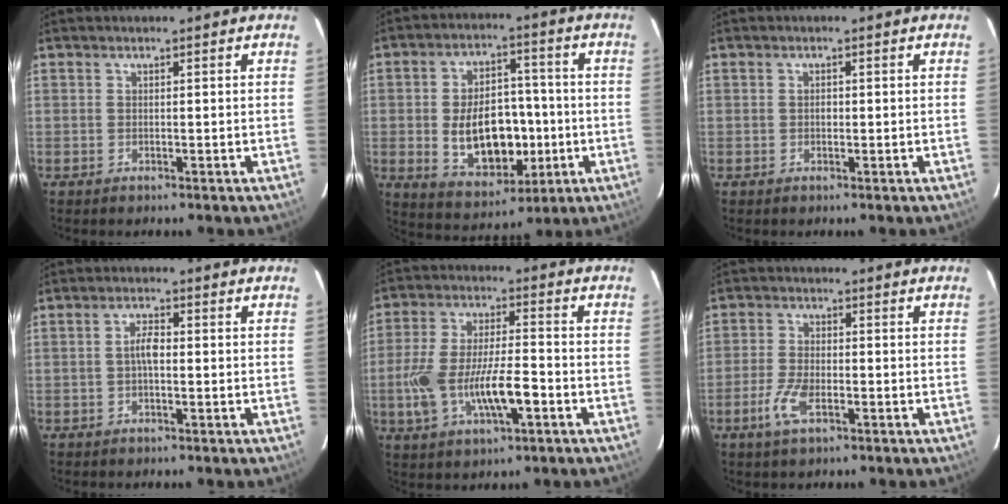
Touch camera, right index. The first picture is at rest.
{"total": 14.4, "force": [-2.2, 9.0, 11.0], "torque": [-0.211, 0.012, -0.008]}
{"total": 0.9, "force": [-0.1, 0.7, 0.5], "torque": [-0.007, 0.003, -0.003]}
{"total": 2.9, "force": [-0.3, 1.1, 2.7], "torque": [-0.052, 0.008, -0.005]}
{"total": 13.6, "force": [-4.3, 4.4, 12.1], "torque": [-0.249, -0.008, -0.072]}
{"total": 5.9, "force": [-2.7, 2.6, 4.5], "torque": [-0.105, -0.005, -0.054]}